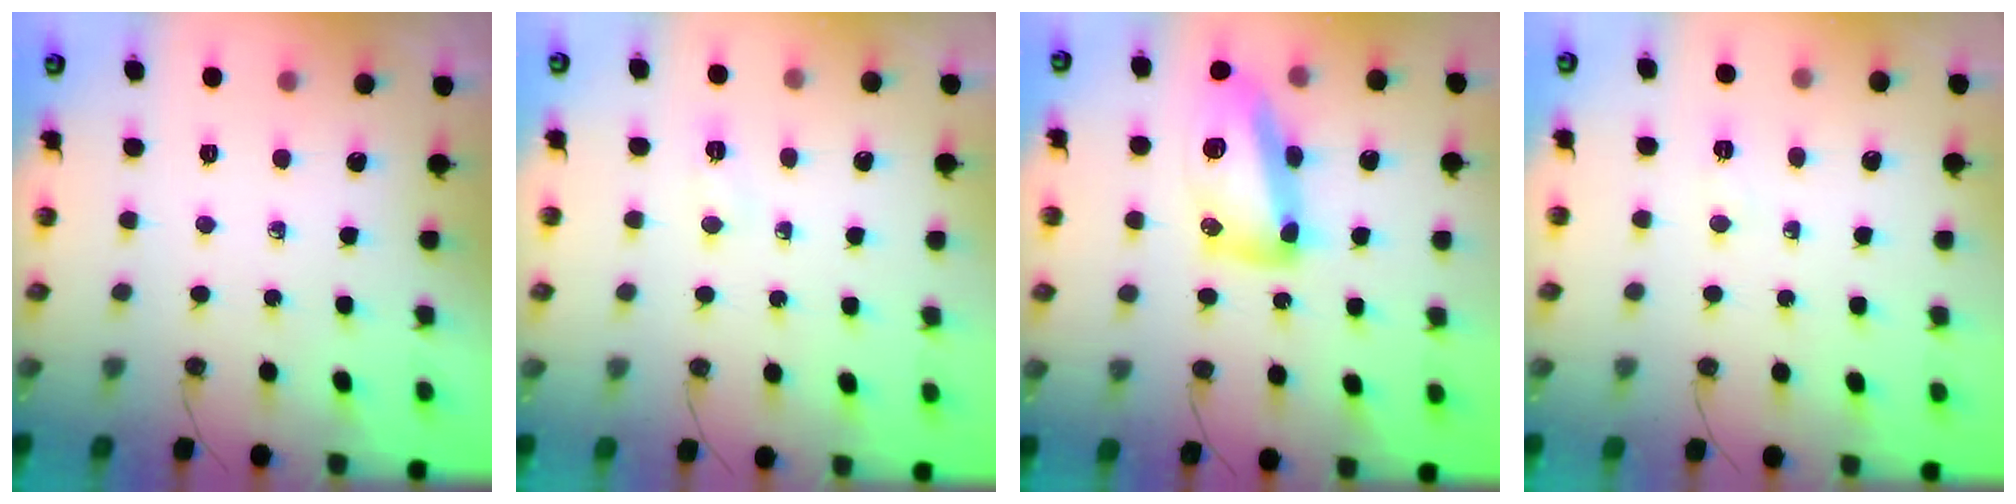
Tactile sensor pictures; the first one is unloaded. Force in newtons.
{"total": 4.0, "press": 4.0, "slide": 0.5}
{"total": 17.7, "press": 16.6, "slide": 6.0}
{"total": 3.0, "press": 3.0, "slide": 0.5}